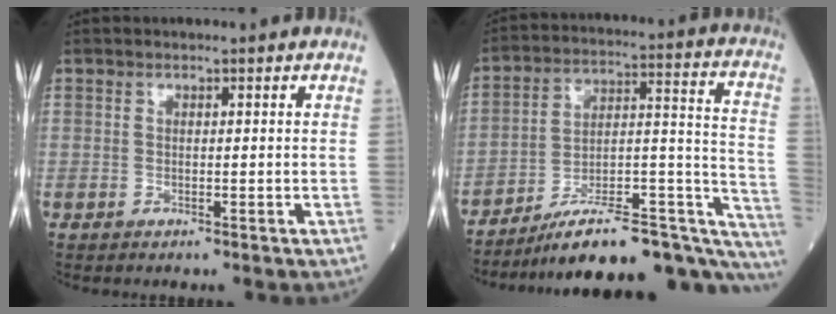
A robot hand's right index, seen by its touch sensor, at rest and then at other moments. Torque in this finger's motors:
{"motor_torque": [-0.92, -1.22, -0.46, -0.21]}